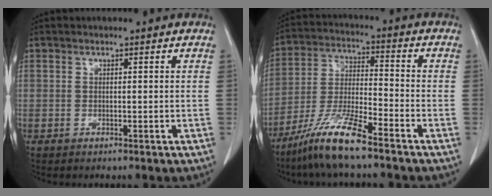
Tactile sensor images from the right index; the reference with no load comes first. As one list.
[{"total": 10.6, "force": [-7.8, 0.5, 7.3], "torque": [-0.151, -0.023, -0.154]}]